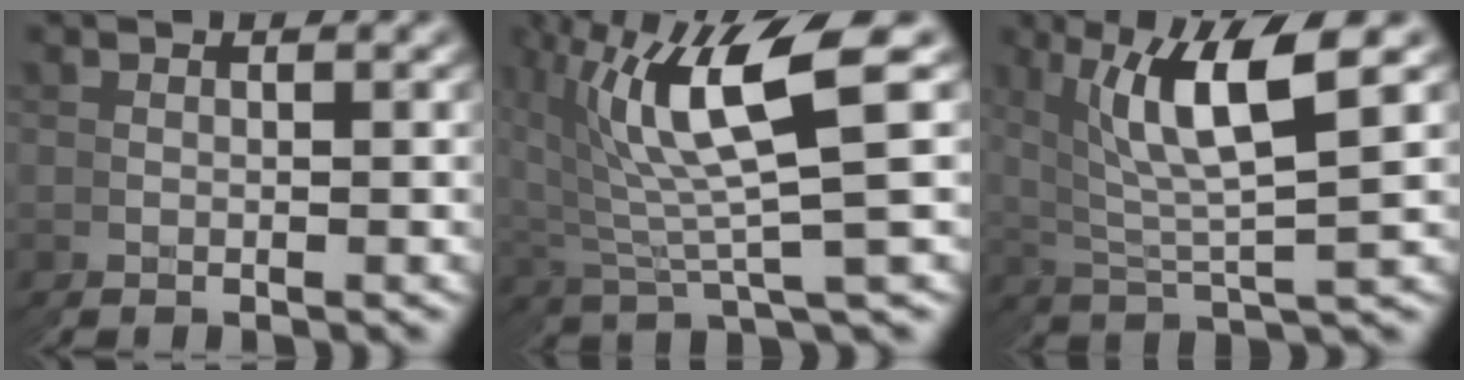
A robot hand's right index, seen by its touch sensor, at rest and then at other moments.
{"total": 7.7, "force": [1.7, 4.0, 6.4], "torque": [-0.123, 0.003, 0.030]}
{"total": 6.1, "force": [2.5, 2.8, 4.8], "torque": [-0.105, 0.006, 0.046]}